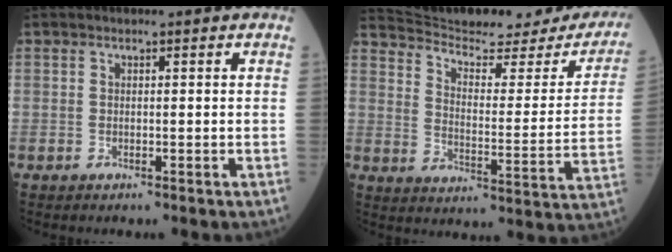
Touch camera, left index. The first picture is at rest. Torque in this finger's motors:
{"motor_torque": [-0.37, -1.30, 0.33, 0.04]}